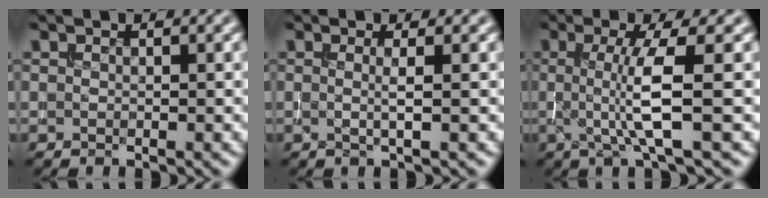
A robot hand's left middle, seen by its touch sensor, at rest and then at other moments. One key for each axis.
{"total": 1.3, "fx": -0.1, "fy": 0.1, "fz": 1.3, "tx": -0.022, "ty": 0.001, "tz": -0.009}
{"total": 4.5, "fx": -0.3, "fy": 0.4, "fz": 4.5, "tx": -0.089, "ty": -0.004, "tz": -0.006}